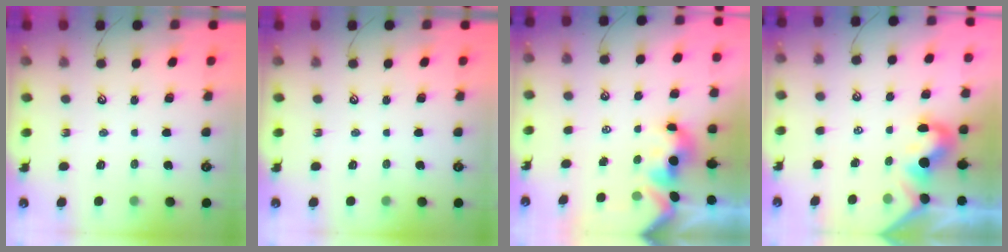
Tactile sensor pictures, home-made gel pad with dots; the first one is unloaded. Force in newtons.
{"total": 0.0}
{"total": 1.6, "press": 1.4, "slide": 0.7}
{"total": 1.7, "press": 1.5, "slide": 0.8}